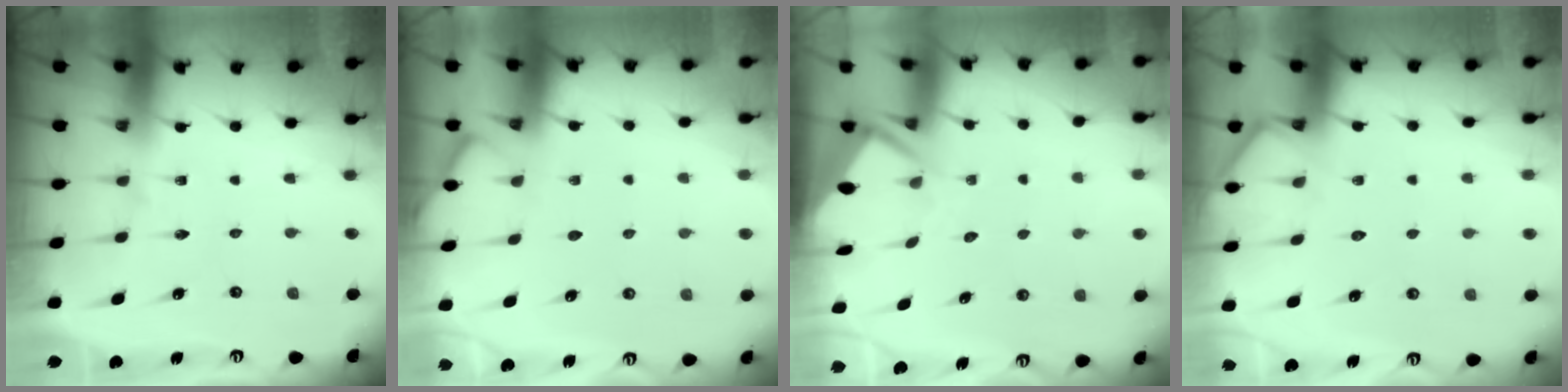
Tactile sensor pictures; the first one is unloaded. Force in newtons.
{"total": 2.5, "press": 2.4, "slide": 0.4}
{"total": 3.4, "press": 3.4, "slide": 0.3}
{"total": 6.1, "press": 6.0, "slide": 0.8}